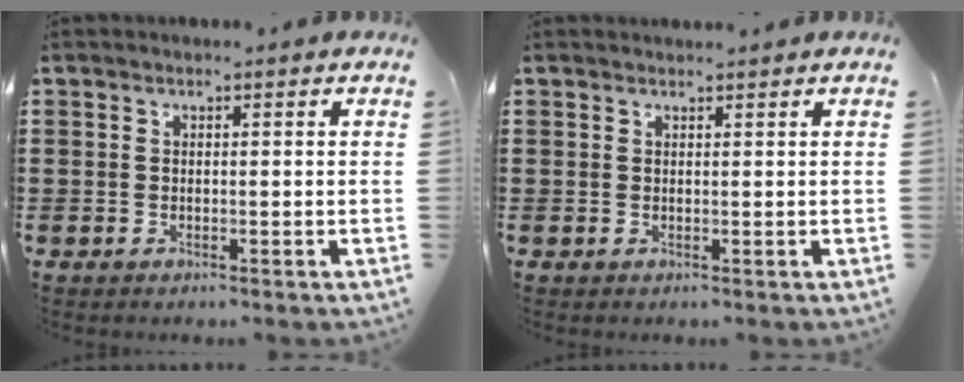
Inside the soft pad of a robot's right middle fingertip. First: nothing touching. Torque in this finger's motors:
{"motor_torque": [-0.04, 0.10, -0.04, -0.01]}